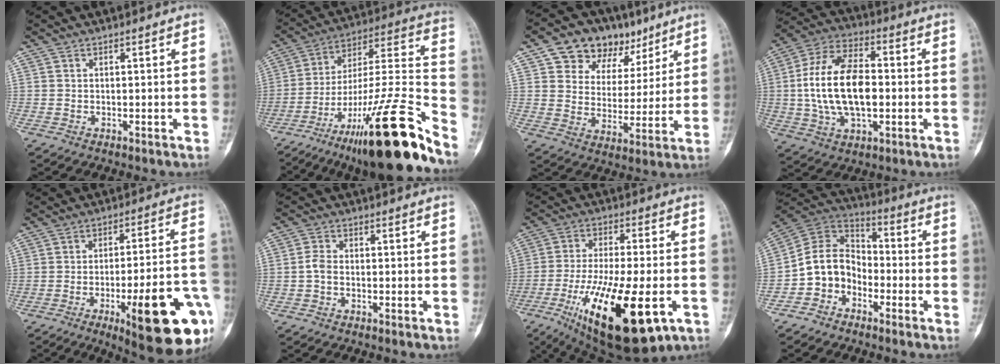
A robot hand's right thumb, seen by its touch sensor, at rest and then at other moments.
{"total": 28.9, "force": [-19.4, 4.1, 21.0], "torque": [-0.277, 0.091, -0.312]}
{"total": 15.3, "force": [9.0, 10.4, 6.7], "torque": [-0.060, -0.018, 0.146]}
{"total": 17.6, "force": [-0.3, 9.8, 14.7], "torque": [-0.277, 0.019, -0.008]}
{"total": 21.3, "force": [-8.3, 4.9, 19.0], "torque": [-0.214, 0.026, -0.103]}
{"total": 2.6, "force": [-0.6, 1.8, 1.8], "torque": [-0.035, 0.007, -0.019]}
{"total": 22.8, "force": [-8.1, 7.8, 19.8], "torque": [-0.360, -0.014, -0.117]}
{"total": 10.5, "force": [-4.0, 8.4, 4.9], "torque": [-0.066, 0.063, -0.090]}